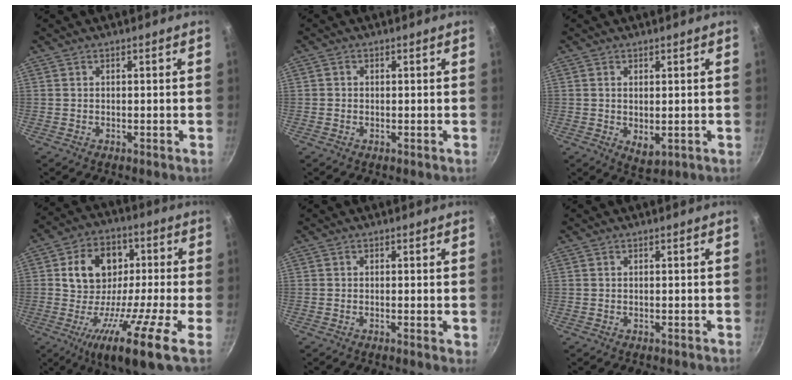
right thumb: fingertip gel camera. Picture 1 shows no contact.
{"total": 0.6, "force": [0.0, 0.6, 0.2], "torque": [-0.002, 0.003, -0.002]}
{"total": 3.8, "force": [0.0, 2.1, 3.2], "torque": [-0.049, -0.013, 0.005]}
{"total": 16.9, "force": [-4.5, 7.1, 14.6], "torque": [-0.223, 0.032, -0.100]}
{"total": 1.5, "force": [-0.1, 0.4, 1.5], "torque": [-0.022, -0.004, -0.004]}
{"total": 0.0}